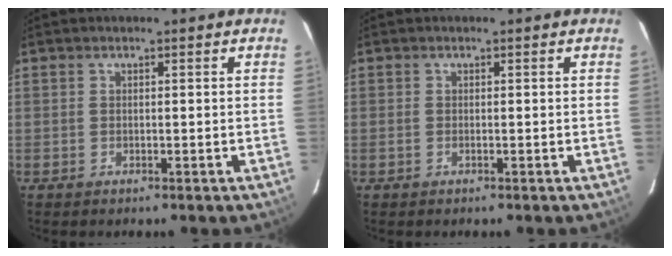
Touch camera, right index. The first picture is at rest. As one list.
[{"total": 0.6, "force": [-0.2, 0.1, 0.5], "torque": [-0.012, 0.002, -0.005]}]